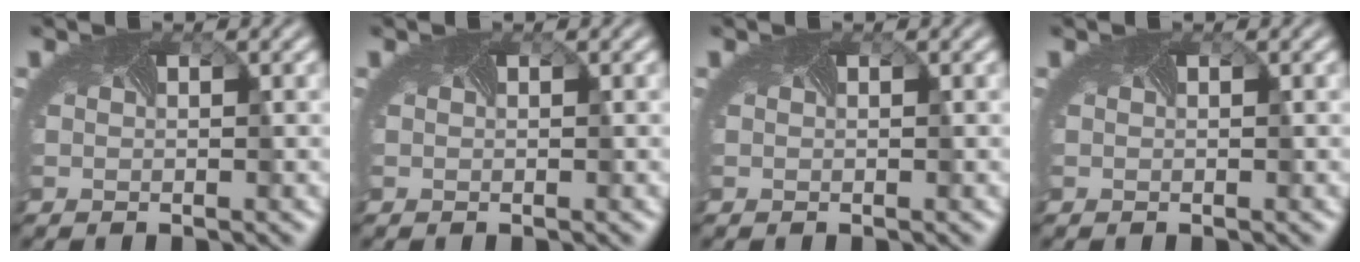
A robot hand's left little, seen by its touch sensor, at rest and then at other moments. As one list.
[{"total": 0.0}, {"total": 0.0}, {"total": 0.0}]